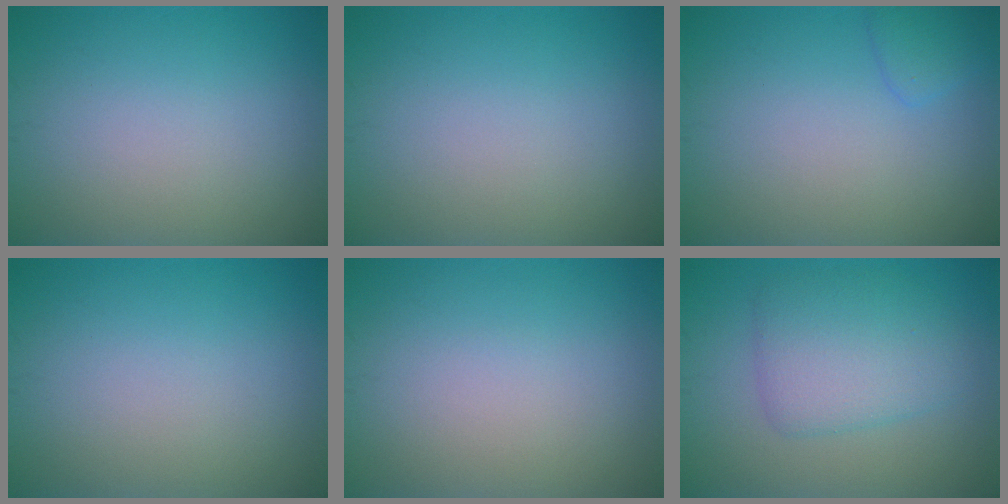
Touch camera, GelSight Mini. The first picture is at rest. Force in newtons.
{"total": 0.0}
{"total": 1.5, "press": 1.4, "slide": 0.1}
{"total": 0.0}
{"total": 0.0}
{"total": 4.5, "press": 4.5, "slide": 0.1}